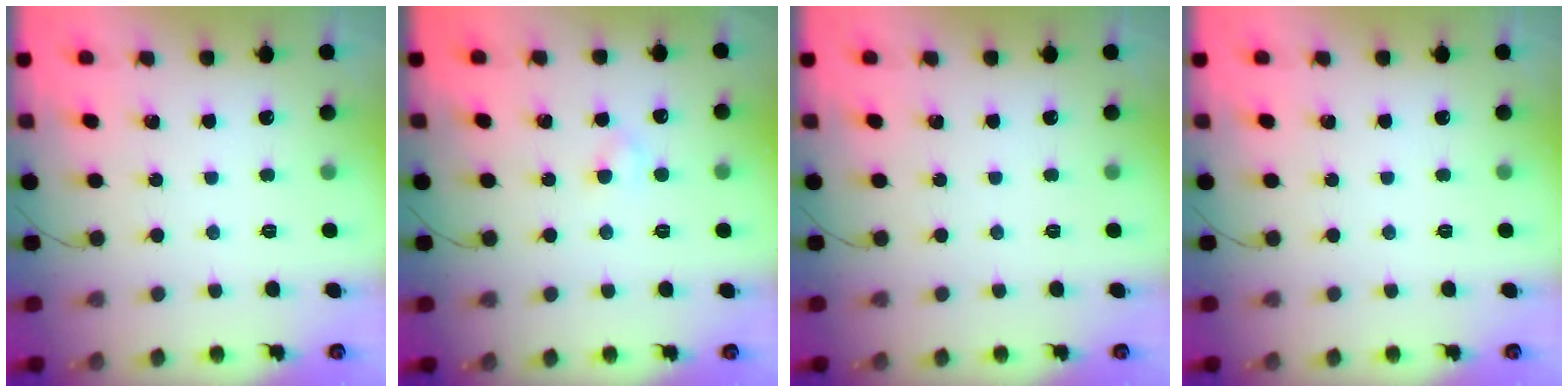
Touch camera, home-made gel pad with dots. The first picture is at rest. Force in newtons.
{"total": 2.2, "press": 2.0, "slide": 0.8}
{"total": 0.0}
{"total": 0.0}